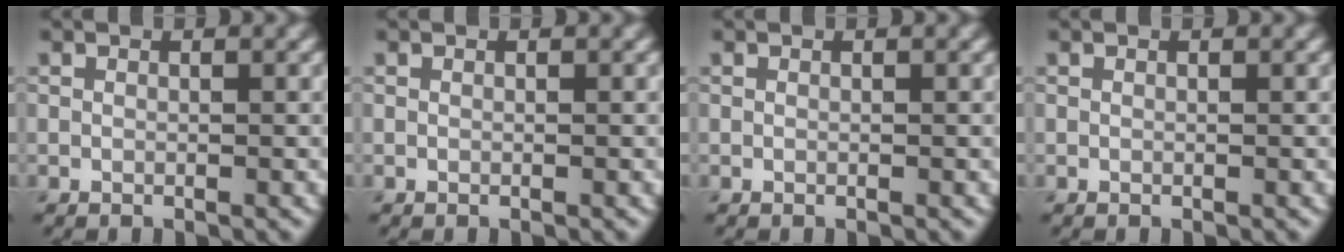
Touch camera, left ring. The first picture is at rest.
{"total": 0.0}
{"total": 0.0}
{"total": 0.0}